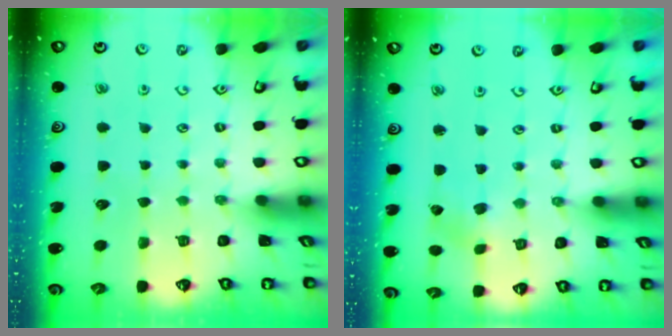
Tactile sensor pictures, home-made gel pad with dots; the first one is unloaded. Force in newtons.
{"total": 2.9, "press": 2.9, "slide": 0.4}